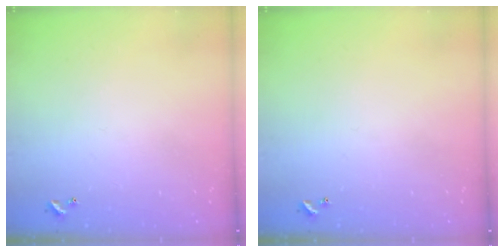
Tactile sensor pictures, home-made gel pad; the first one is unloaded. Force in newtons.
{"total": 0.0}